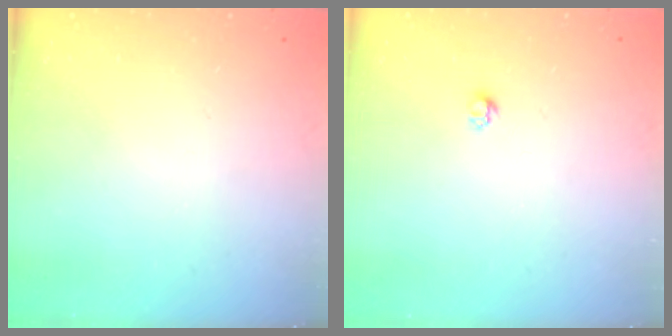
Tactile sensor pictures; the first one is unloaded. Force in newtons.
{"total": 2.7, "press": 2.7, "slide": 0.4}